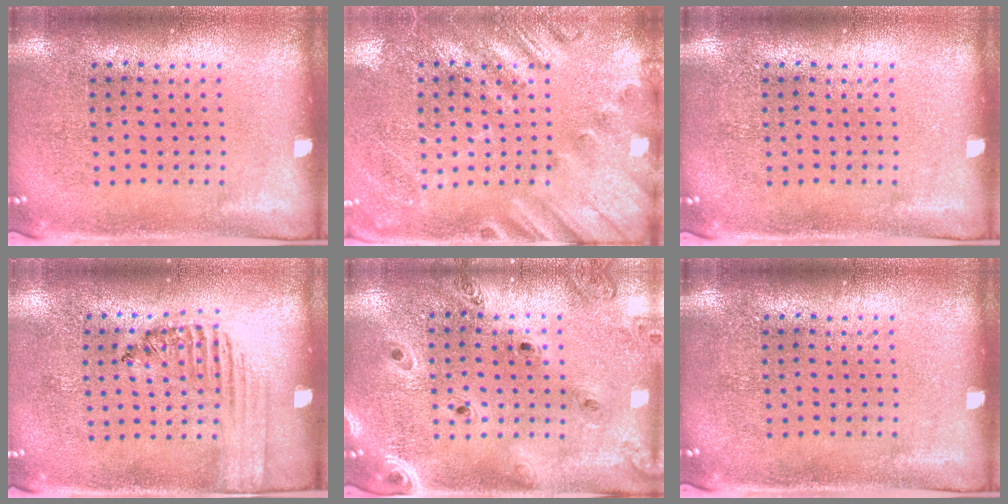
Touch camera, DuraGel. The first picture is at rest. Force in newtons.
{"total": 2.3, "press": 2.0, "slide": 1.0}
{"total": 0.0}
{"total": 1.4, "press": 1.1, "slide": 0.9}
{"total": 1.4, "press": 1.4, "slide": 0.1}
{"total": 0.0}